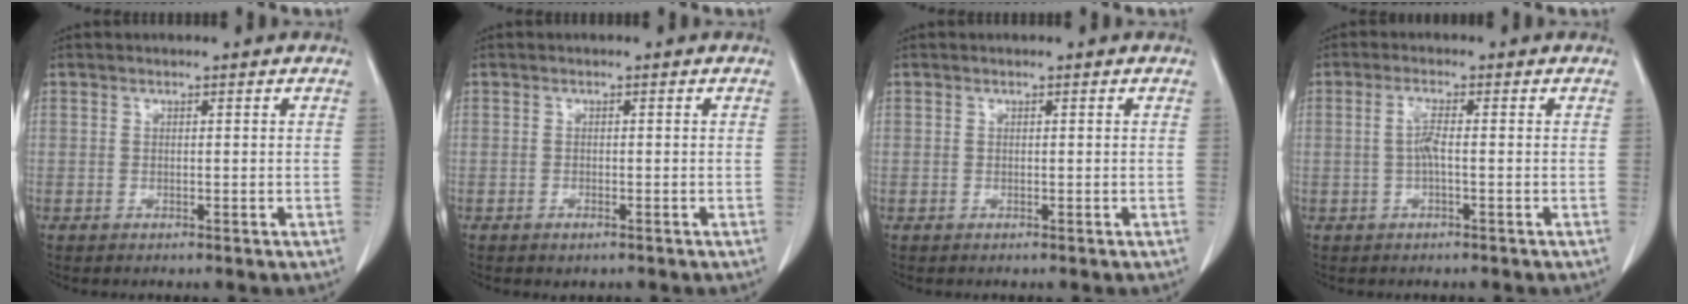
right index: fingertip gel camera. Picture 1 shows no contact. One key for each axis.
{"total": 0.7, "fx": -0.5, "fy": 0.3, "fz": 0.4, "tx": -0.013, "ty": -0.003, "tz": -0.003}
{"total": 0.0}
{"total": 2.6, "fx": -0.2, "fy": 0.2, "fz": 2.5, "tx": -0.053, "ty": 0.002, "tz": -0.004}